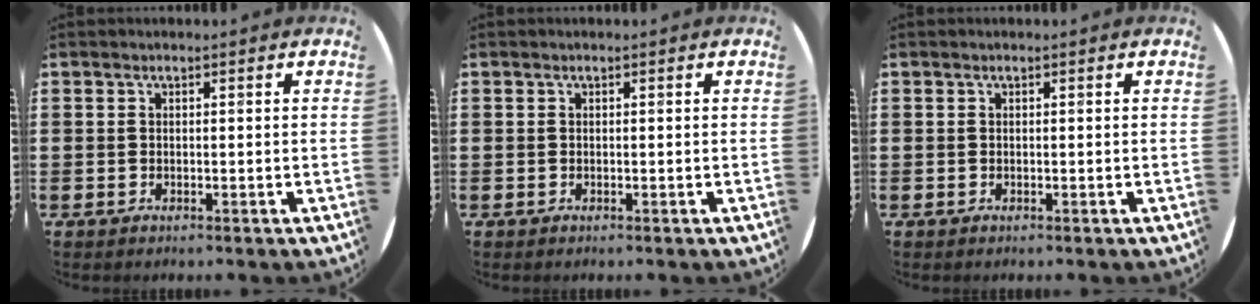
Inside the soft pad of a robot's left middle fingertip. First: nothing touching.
{"total": 0.0}
{"total": 0.0}